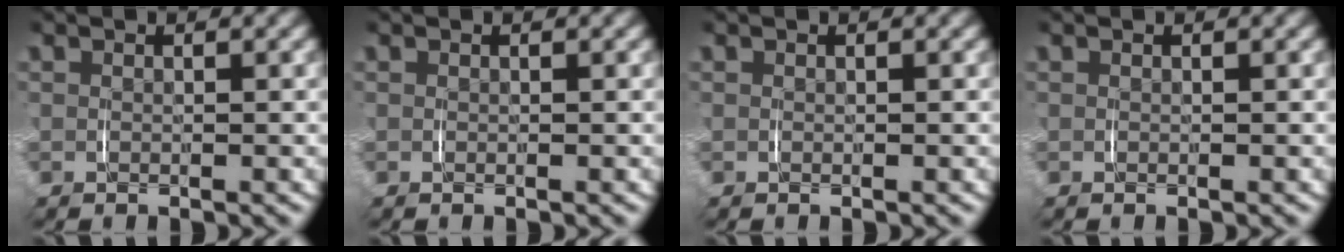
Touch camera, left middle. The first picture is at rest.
{"total": 0.0}
{"total": 0.0}
{"total": 0.0}